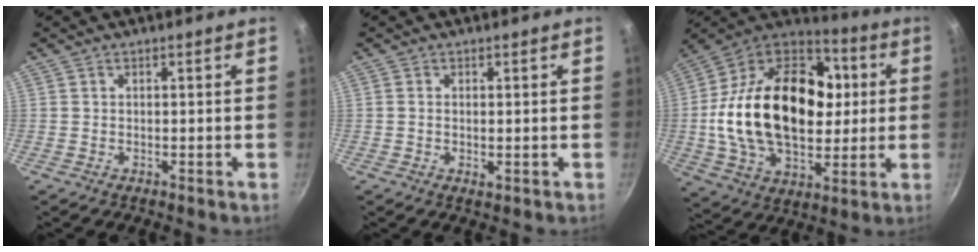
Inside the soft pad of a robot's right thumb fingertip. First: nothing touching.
{"total": 1.4, "force": [-0.1, 0.6, 1.2], "torque": [-0.021, -0.003, -0.001]}
{"total": 30.9, "force": [2.0, 20.4, 23.1], "torque": [-0.382, 0.030, 0.030]}